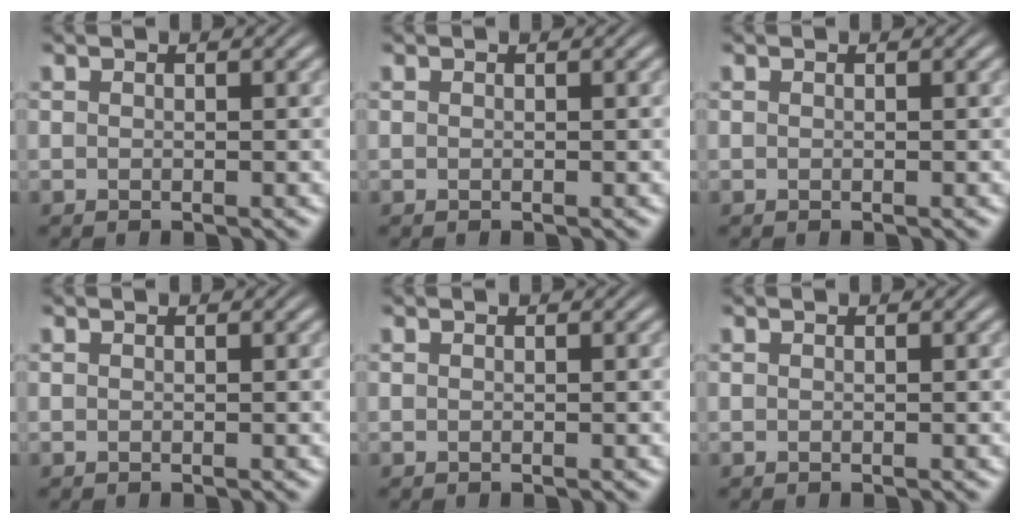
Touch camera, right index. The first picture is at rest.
{"total": 0.0}
{"total": 0.0}
{"total": 0.0}
{"total": 0.0}
{"total": 0.0}